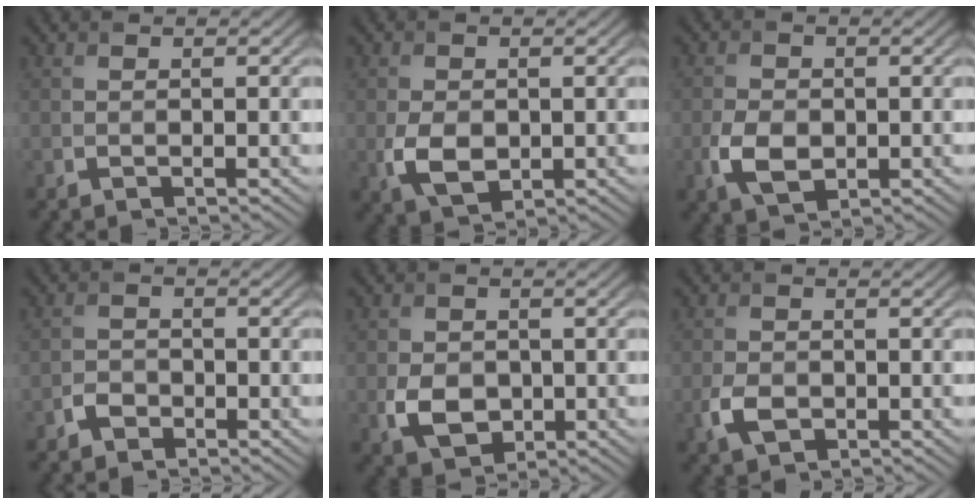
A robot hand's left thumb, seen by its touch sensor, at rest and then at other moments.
{"total": 4.5, "force": [-0.7, 3.1, 3.2], "torque": [-0.073, -0.013, -0.010]}
{"total": 4.7, "force": [-1.1, 3.2, 3.2], "torque": [-0.074, -0.010, -0.025]}
{"total": 2.1, "force": [-1.4, 1.4, 0.7], "torque": [-0.013, 0.003, -0.032]}
{"total": 4.9, "force": [-1.0, 3.7, 3.0], "torque": [-0.065, -0.013, -0.019]}
{"total": 3.3, "force": [-1.2, 2.3, 2.1], "torque": [-0.053, -0.008, -0.026]}